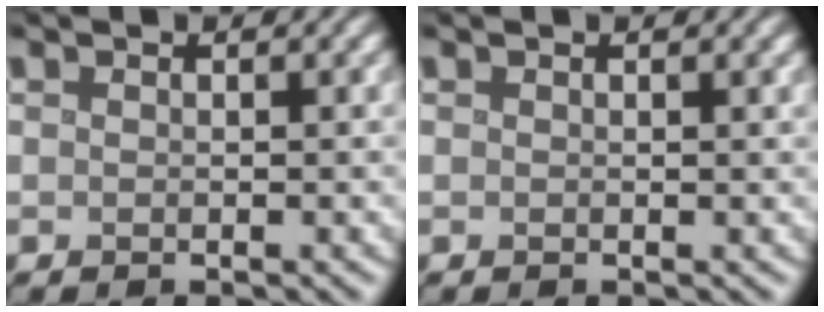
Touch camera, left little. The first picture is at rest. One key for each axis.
{"total": 0.7, "fx": 0.4, "fy": 0.0, "fz": 0.5, "tx": -0.003, "ty": 0.006, "tz": 0.006}